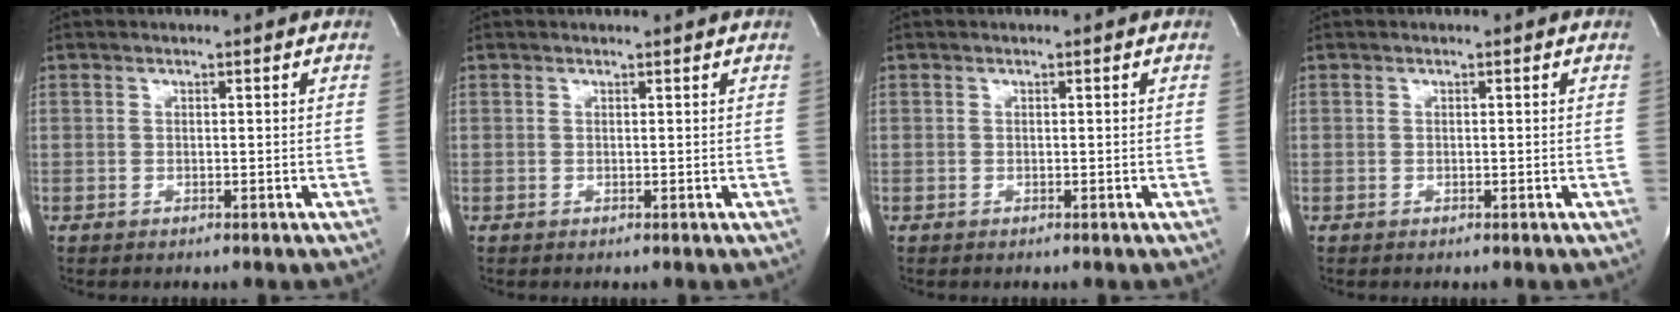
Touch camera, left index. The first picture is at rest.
{"total": 1.1, "force": [1.1, -0.3, 0.1], "torque": [-0.006, -0.003, 0.012]}
{"total": 0.0}
{"total": 0.0}